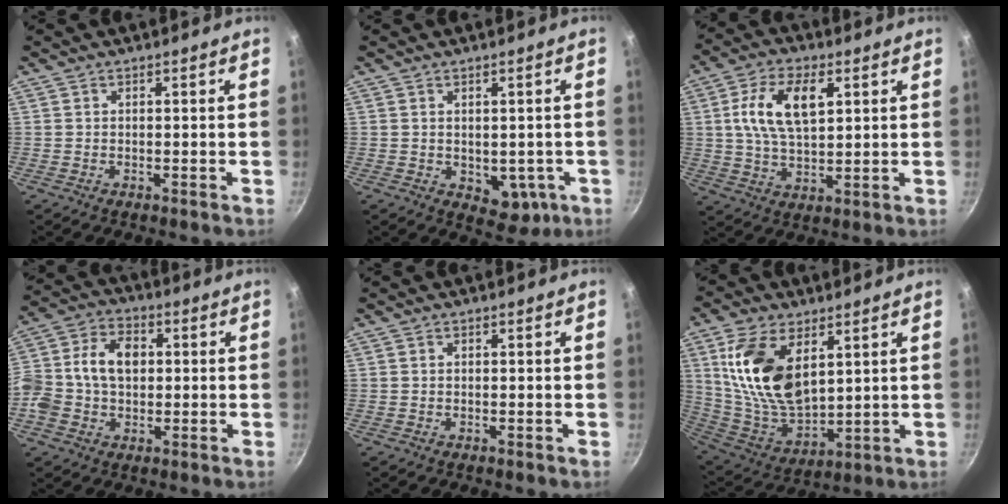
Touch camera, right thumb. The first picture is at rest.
{"total": 6.7, "force": [-1.3, 4.5, 4.8], "torque": [-0.031, -0.002, -0.005]}
{"total": 12.1, "force": [3.3, 6.4, 9.7], "torque": [-0.170, 0.000, 0.057]}
{"total": 13.0, "force": [0.3, 9.5, 8.9], "torque": [-0.149, 0.028, -0.013]}
{"total": 0.0}
{"total": 18.3, "force": [6.1, 10.3, 13.8], "torque": [-0.248, -0.038, 0.132]}